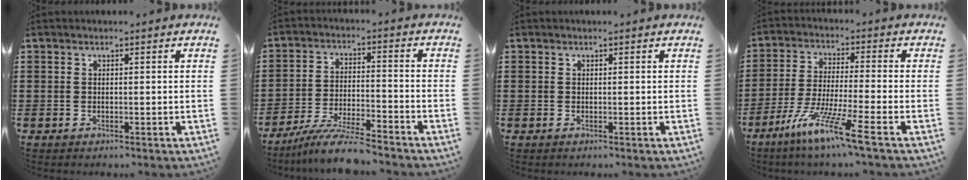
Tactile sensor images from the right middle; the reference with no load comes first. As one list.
[{"total": 7.9, "force": [-7.2, 0.2, 3.3], "torque": [-0.063, 0.001, -0.137]}, {"total": 0.0}, {"total": 9.3, "force": [-6.5, -0.2, 6.7], "torque": [-0.141, -0.015, -0.128]}]